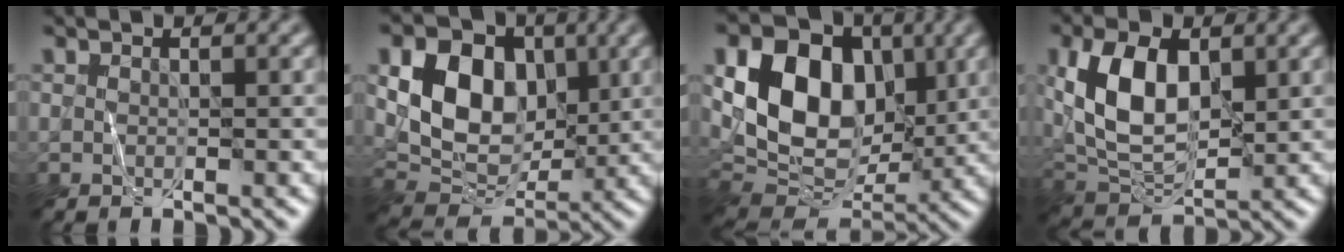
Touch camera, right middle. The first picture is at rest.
{"total": 9.0, "force": [1.9, 6.6, 5.8], "torque": [-0.109, -0.007, 0.032]}
{"total": 11.5, "force": [2.5, 8.3, 7.5], "torque": [-0.137, -0.003, 0.040]}
{"total": 8.5, "force": [1.8, 4.9, 6.7], "torque": [-0.144, 0.005, 0.033]}